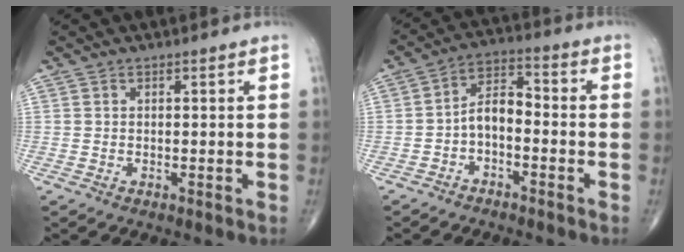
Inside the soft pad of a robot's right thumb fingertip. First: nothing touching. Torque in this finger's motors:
{"motor_torque": [1.04, 1.06, 0.69, -0.33, 0.06]}